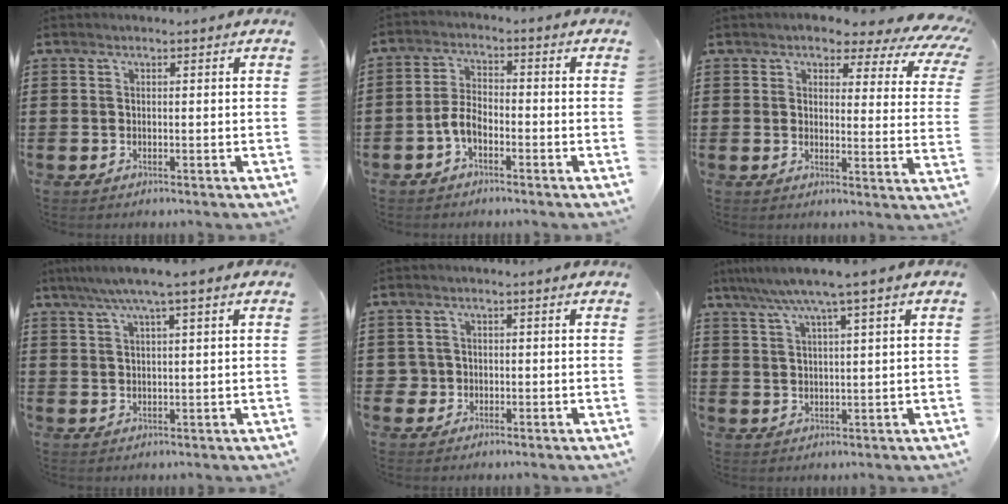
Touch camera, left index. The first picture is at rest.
{"total": 3.9, "force": [-2.1, 1.8, 2.7], "torque": [-0.071, 0.002, -0.047]}
{"total": 3.7, "force": [3.0, 1.3, 1.8], "torque": [-0.045, -0.020, 0.044]}
{"total": 4.2, "force": [2.4, 0.0, 3.4], "torque": [-0.069, 0.002, 0.041]}
{"total": 1.8, "force": [-0.3, 1.7, 0.1], "torque": [-0.013, 0.004, -0.010]}
{"total": 5.3, "force": [3.5, -0.4, 4.0], "torque": [-0.087, -0.009, 0.058]}